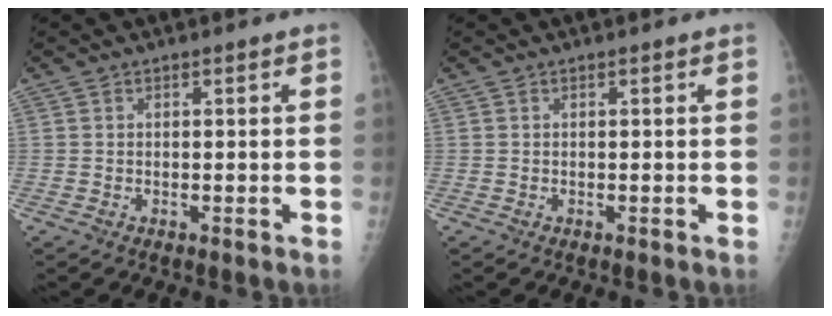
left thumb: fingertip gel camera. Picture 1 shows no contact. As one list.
[{"total": 0.0}]